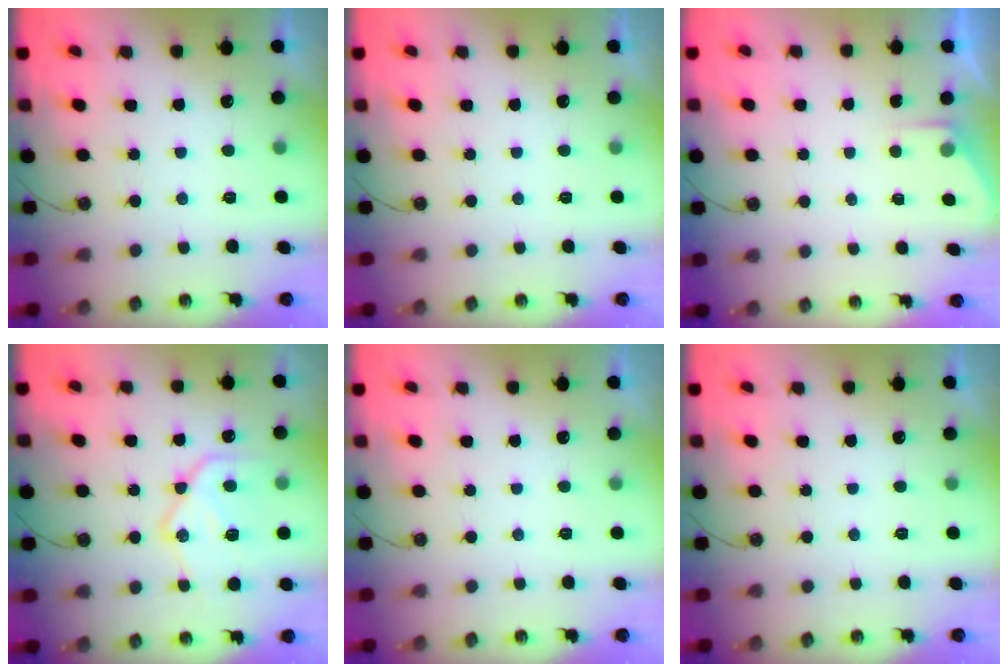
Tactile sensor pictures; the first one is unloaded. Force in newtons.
{"total": 0.0}
{"total": 2.4, "press": 2.4, "slide": 0.4}
{"total": 17.0, "press": 16.9, "slide": 1.2}
{"total": 0.0}
{"total": 0.0}